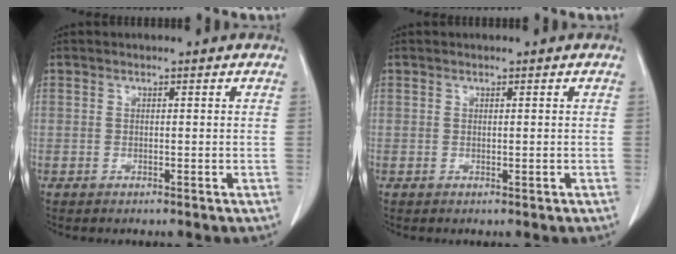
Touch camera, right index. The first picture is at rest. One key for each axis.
{"total": 0.0}